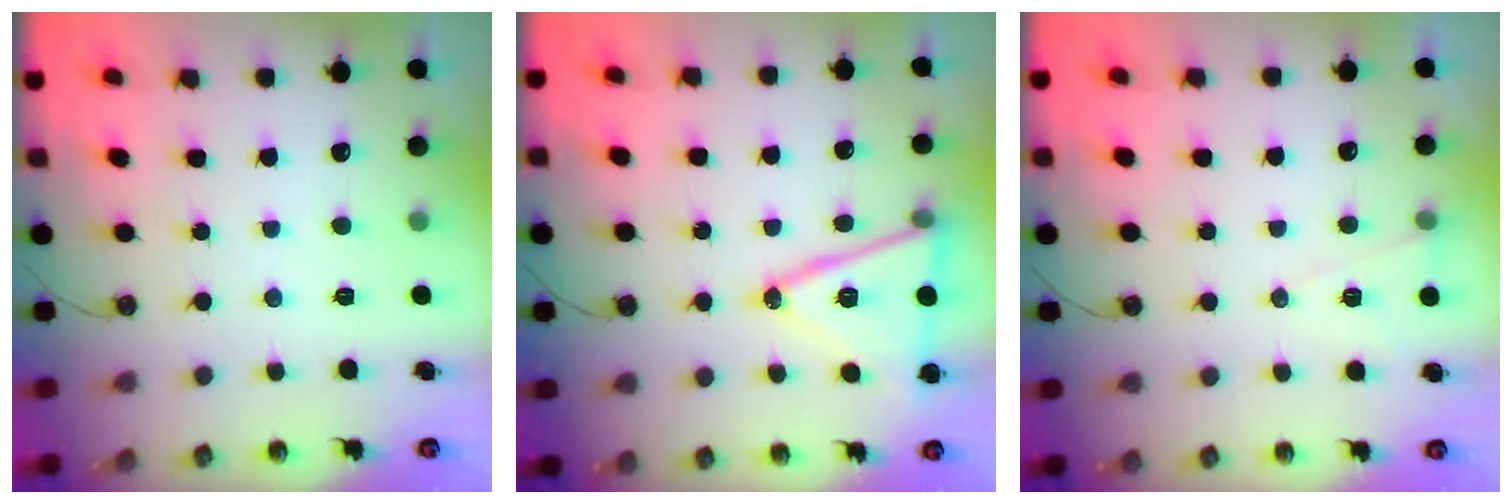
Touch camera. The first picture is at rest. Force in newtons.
{"total": 16.0, "press": 15.6, "slide": 3.6}
{"total": 6.4, "press": 4.6, "slide": 4.4}